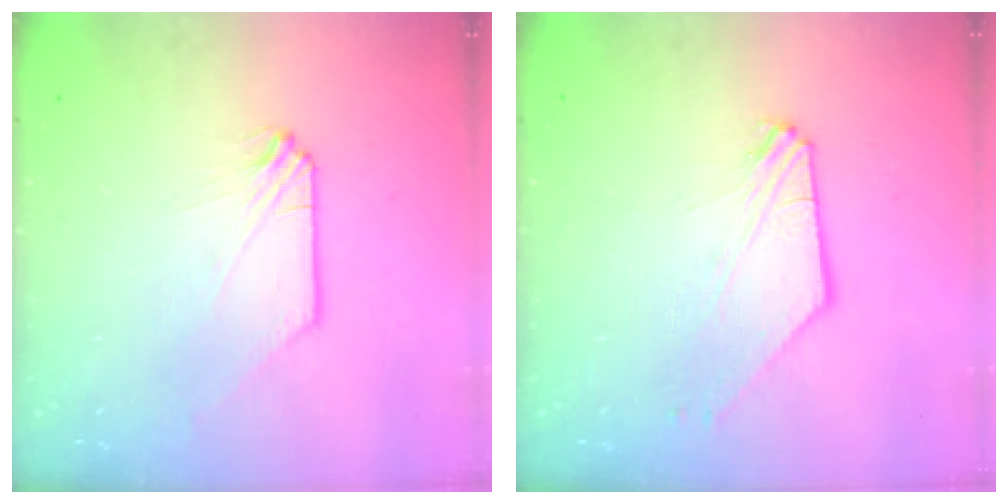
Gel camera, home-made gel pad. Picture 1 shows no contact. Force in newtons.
{"total": 2.6, "press": 2.6, "slide": 0.5}